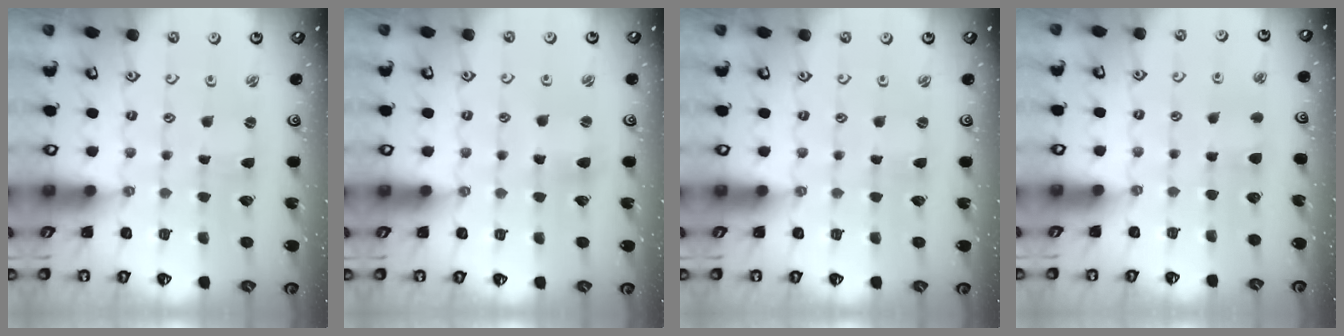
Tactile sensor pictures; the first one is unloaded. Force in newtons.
{"total": 2.7, "press": 2.6, "slide": 0.3}
{"total": 0.0}
{"total": 3.2, "press": 3.2, "slide": 0.5}